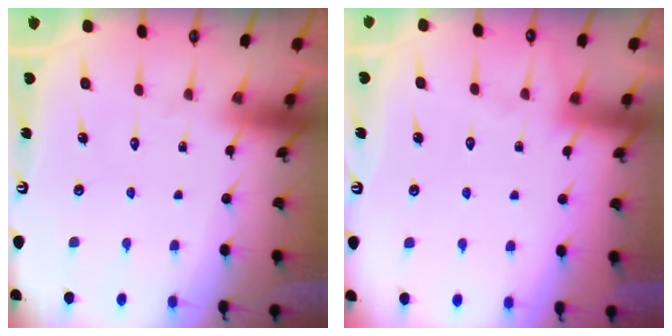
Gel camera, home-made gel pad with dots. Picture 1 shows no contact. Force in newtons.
{"total": 5.1, "press": 5.1, "slide": 0.7}